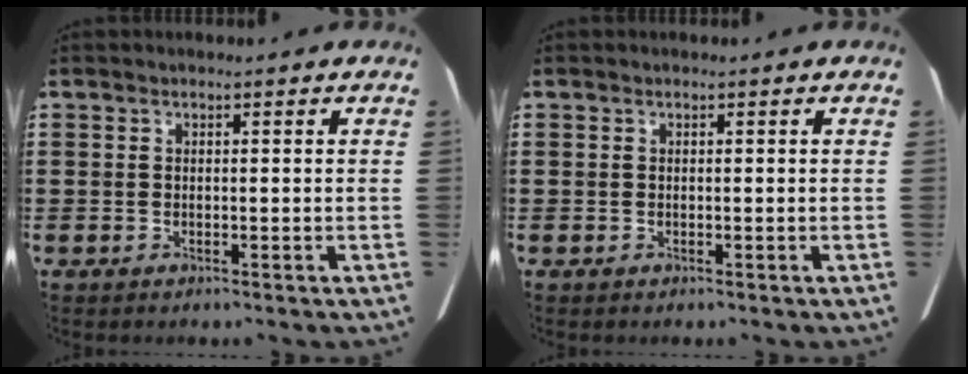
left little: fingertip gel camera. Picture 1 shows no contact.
{"total": 0.0}